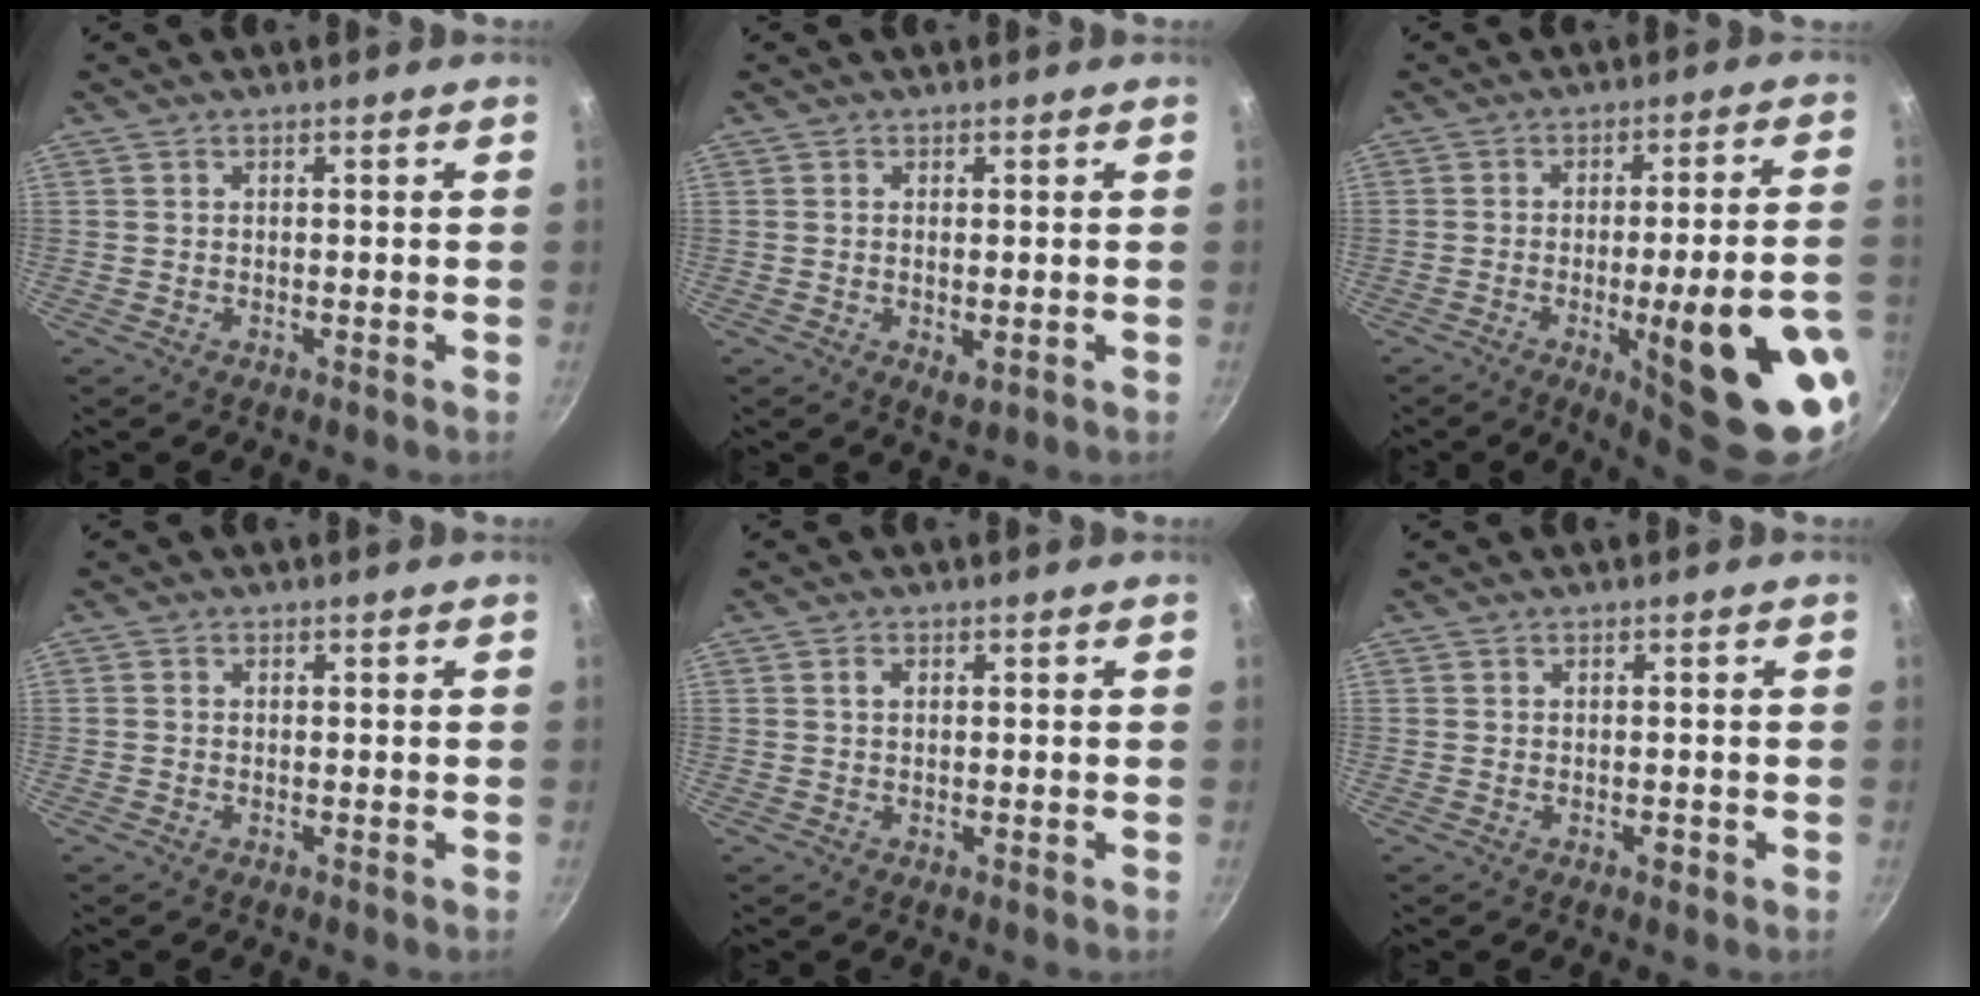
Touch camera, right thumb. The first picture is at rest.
{"total": 2.5, "force": [-0.3, 1.1, 2.3], "torque": [-0.038, -0.010, -0.002]}
{"total": 21.0, "force": [-7.6, 4.3, 19.2], "torque": [-0.228, 0.023, -0.093]}
{"total": 0.5, "force": [-0.2, 0.5, 0.2], "torque": [-0.003, 0.002, -0.005]}
{"total": 1.3, "force": [0.4, 0.8, 0.9], "torque": [-0.013, 0.004, 0.006]}
{"total": 1.1, "force": [-0.5, 0.6, 0.7], "torque": [-0.011, 0.004, -0.007]}